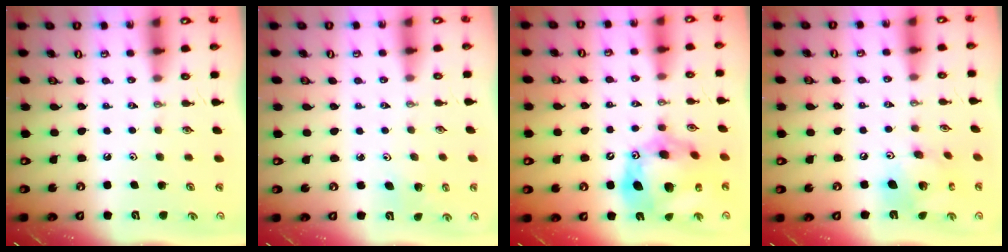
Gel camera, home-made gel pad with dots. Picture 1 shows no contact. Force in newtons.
{"total": 2.8, "press": 2.8, "slide": 0.3}
{"total": 19.7, "press": 19.6, "slide": 1.8}
{"total": 14.1, "press": 14.0, "slide": 1.3}